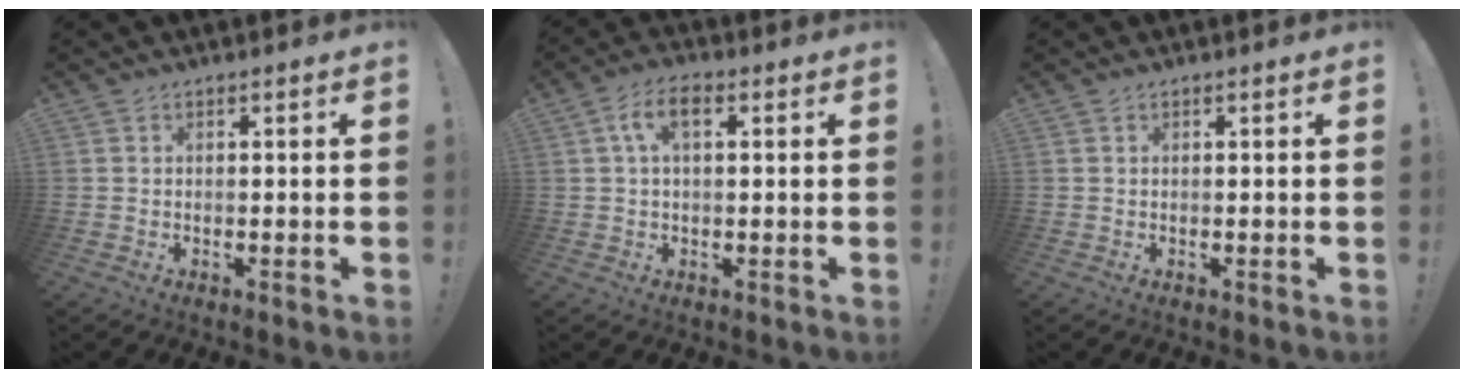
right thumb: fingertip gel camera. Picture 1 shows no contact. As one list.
[{"total": 6.6, "force": [1.9, 3.4, 5.3], "torque": [-0.099, 0.013, 0.034]}, {"total": 0.0}]